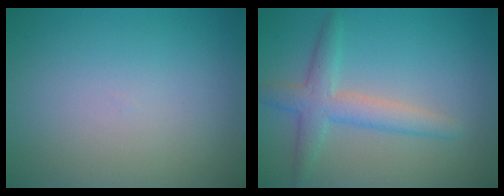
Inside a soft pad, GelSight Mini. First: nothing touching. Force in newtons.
{"total": 2.8, "press": 2.8, "slide": 0.2}